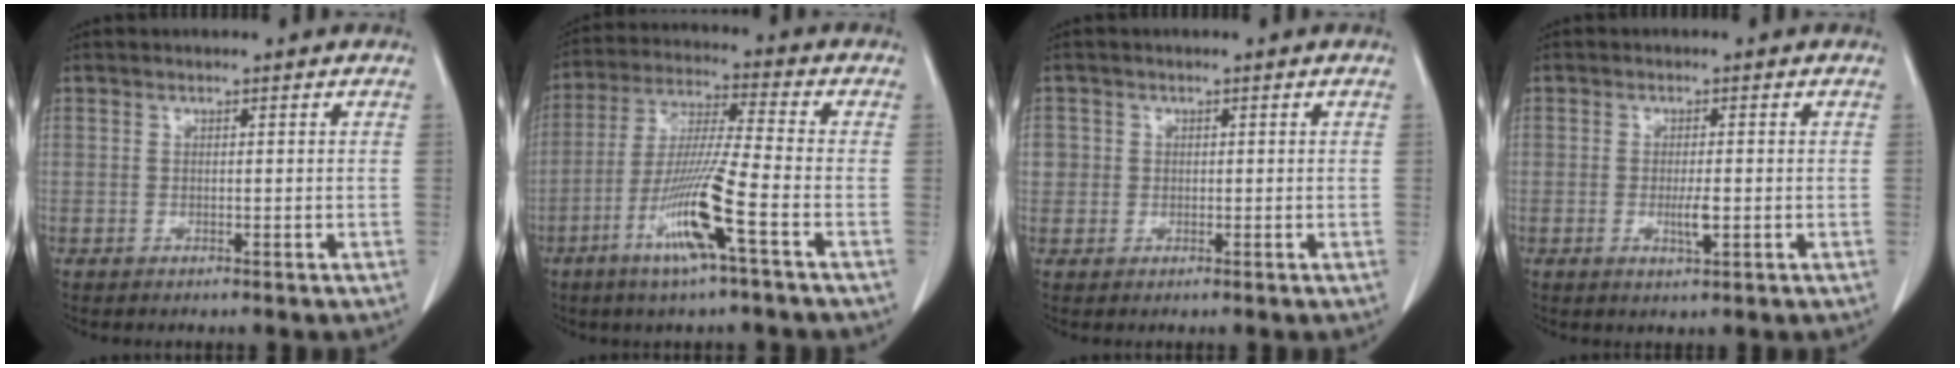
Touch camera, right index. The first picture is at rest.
{"total": 12.1, "force": [-5.2, -0.5, 10.9], "torque": [-0.216, -0.012, -0.102]}
{"total": 2.1, "force": [0.2, 2.1, 0.2], "torque": [0.009, 0.007, 0.005]}
{"total": 2.7, "force": [-0.5, 0.5, 2.6], "torque": [-0.048, -0.001, -0.005]}